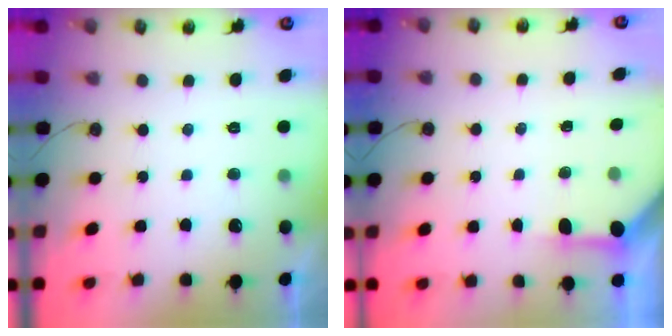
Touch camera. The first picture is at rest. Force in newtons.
{"total": 3.5, "press": 3.5, "slide": 0.3}